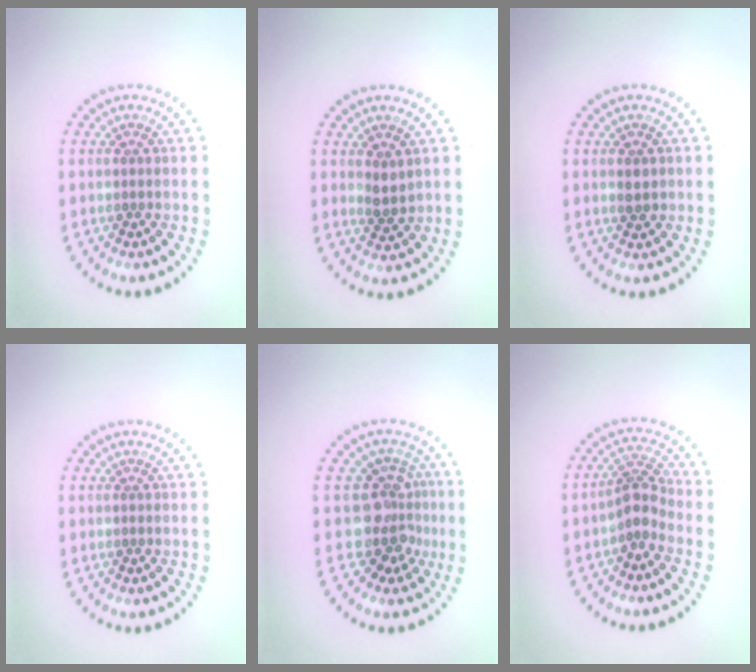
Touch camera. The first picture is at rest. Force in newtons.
{"total": 1.6, "press": 1.4, "slide": 0.7}
{"total": 1.4, "press": 1.4, "slide": 0.1}
{"total": 0.0}
{"total": 3.6, "press": 2.7, "slide": 2.4}
{"total": 2.5, "press": 1.9, "slide": 1.6}